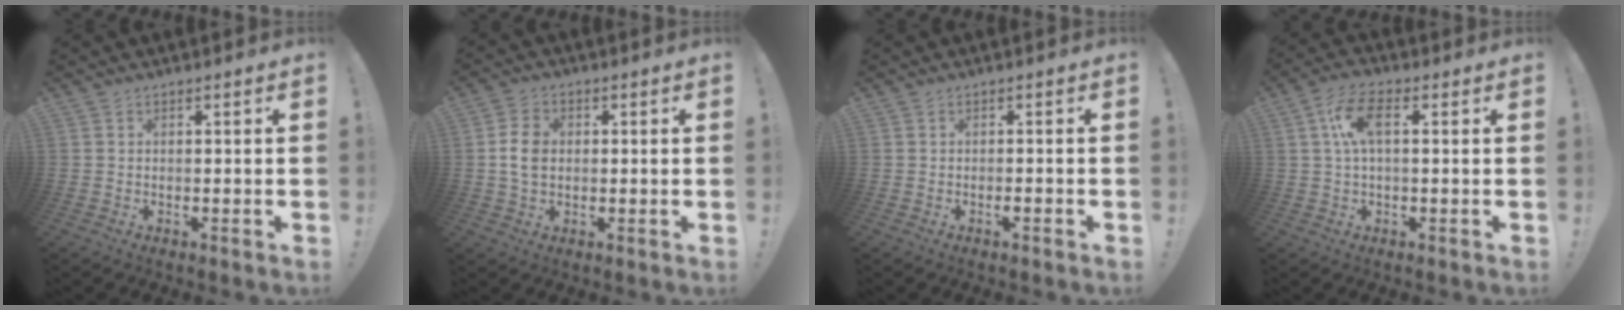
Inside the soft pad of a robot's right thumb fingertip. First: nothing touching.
{"total": 6.9, "force": [0.0, 5.0, 4.8], "torque": [-0.079, 0.005, -0.001]}
{"total": 1.3, "force": [-1.0, 0.1, 0.9], "torque": [-0.018, 0.001, -0.016]}
{"total": 8.9, "force": [1.7, 4.0, 7.8], "torque": [-0.155, 0.007, 0.032]}